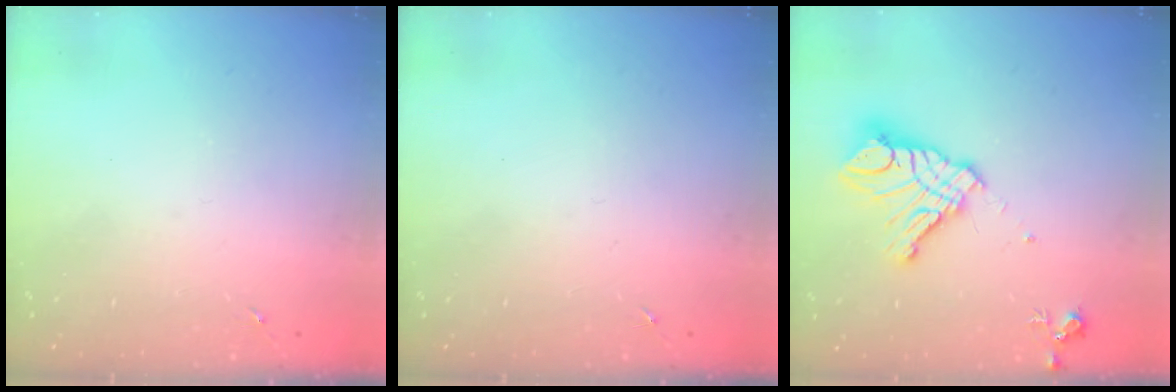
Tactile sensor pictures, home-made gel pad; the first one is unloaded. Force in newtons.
{"total": 0.0}
{"total": 15.8, "press": 15.7, "slide": 1.7}